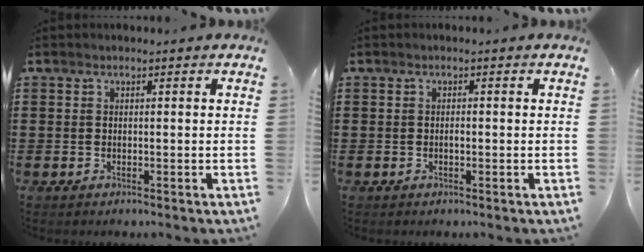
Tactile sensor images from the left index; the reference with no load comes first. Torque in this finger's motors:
{"motor_torque": [0.31, 0.25, 0.01, 0.03]}